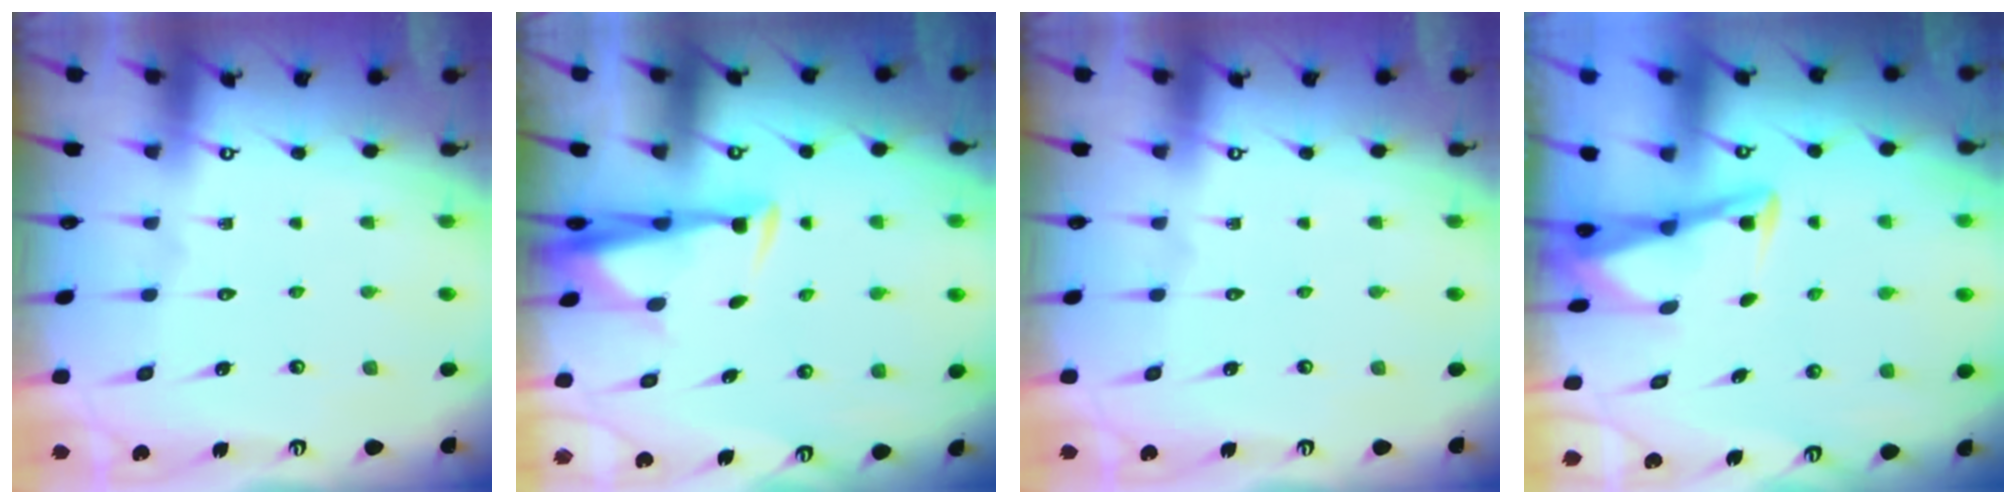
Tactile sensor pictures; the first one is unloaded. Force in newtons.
{"total": 3.3, "press": 3.3, "slide": 0.7}
{"total": 0.0}
{"total": 3.0, "press": 3.0, "slide": 0.4}